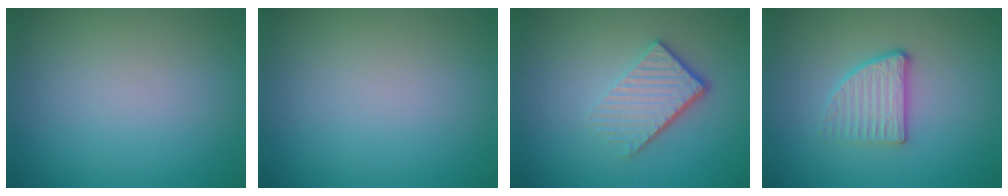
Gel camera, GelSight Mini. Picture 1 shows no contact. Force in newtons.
{"total": 0.0}
{"total": 4.2, "press": 2.8, "slide": 3.1}
{"total": 2.7, "press": 2.4, "slide": 1.2}